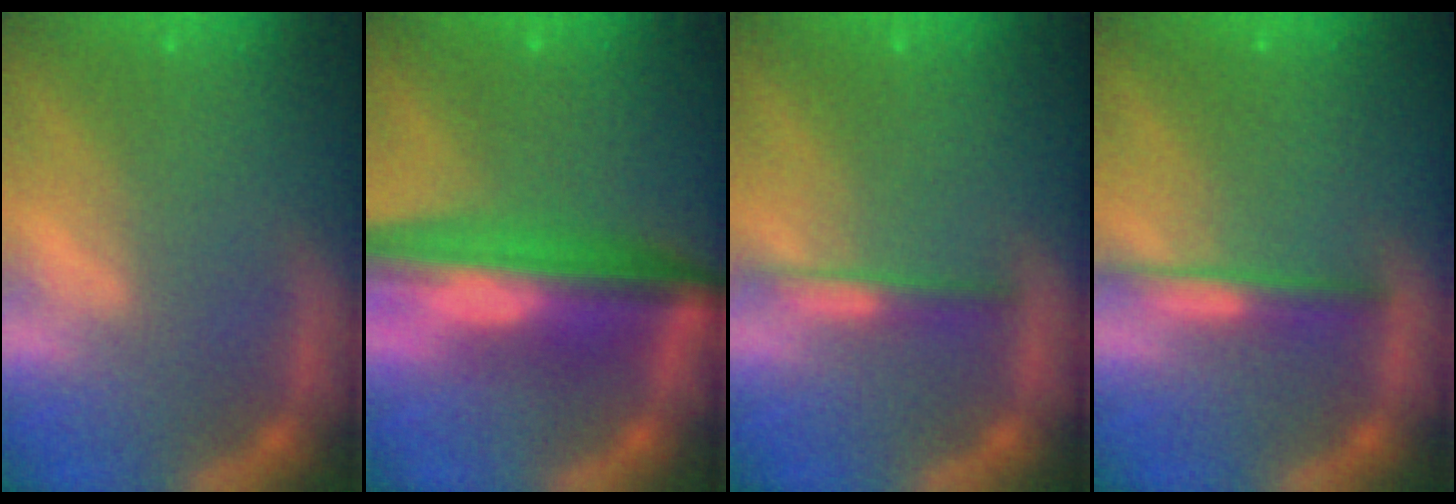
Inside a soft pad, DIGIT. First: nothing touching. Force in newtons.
{"total": 9.6}
{"total": 1.9}
{"total": 2.4}